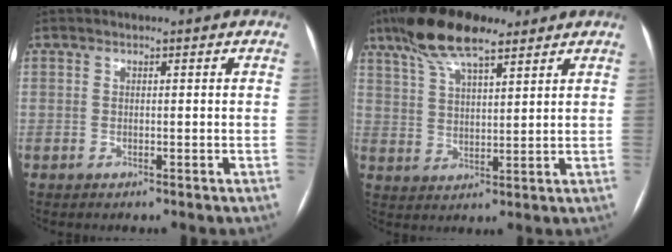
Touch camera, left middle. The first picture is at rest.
{"total": 11.0, "force": [7.9, 2.8, 7.1], "torque": [-0.140, 0.020, 0.144]}